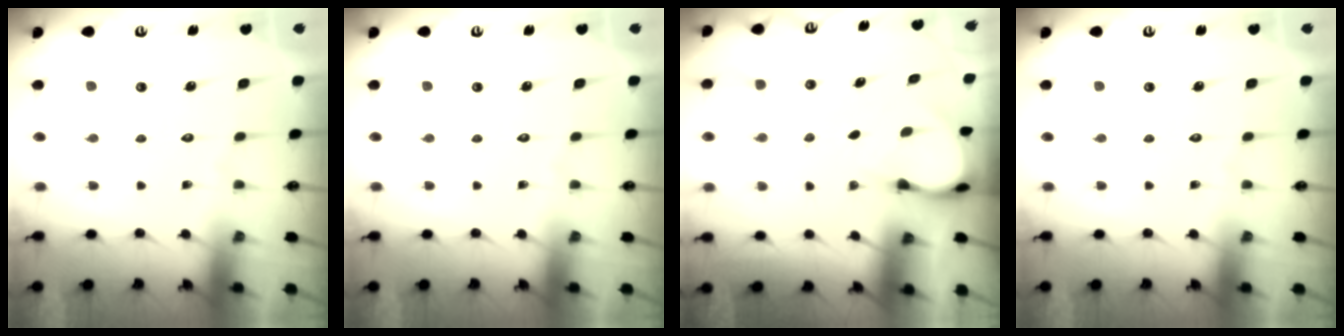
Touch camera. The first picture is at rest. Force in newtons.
{"total": 0.0}
{"total": 3.8, "press": 3.8, "slide": 0.3}
{"total": 0.0}